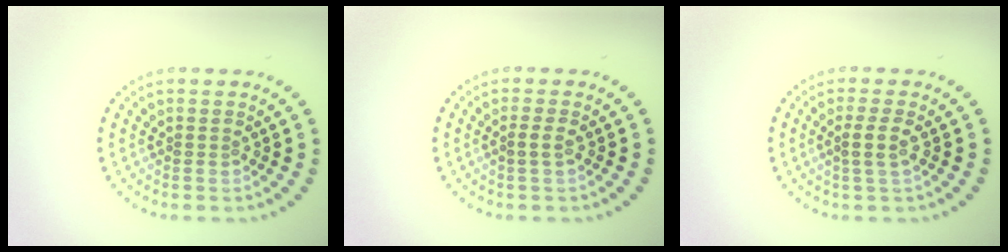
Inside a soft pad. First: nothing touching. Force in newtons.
{"total": 1.0, "press": 0.9, "slide": 0.3}
{"total": 1.8, "press": 1.4, "slide": 1.1}